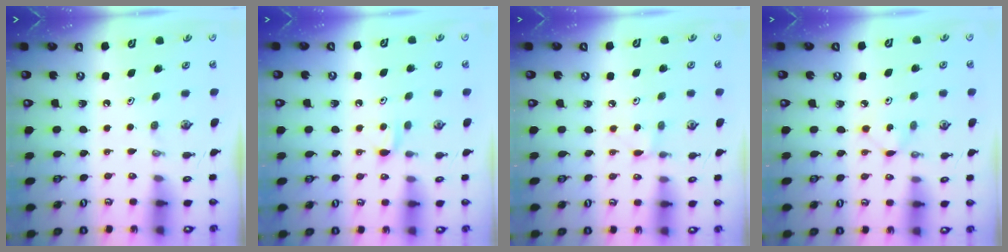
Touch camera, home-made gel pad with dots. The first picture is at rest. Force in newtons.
{"total": 4.9, "press": 4.8, "slide": 0.8}
{"total": 2.2, "press": 2.2, "slide": 0.3}
{"total": 2.5, "press": 2.4, "slide": 0.3}